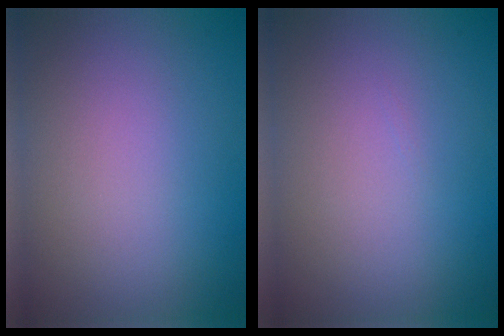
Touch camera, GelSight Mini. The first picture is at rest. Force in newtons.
{"total": 0.0}